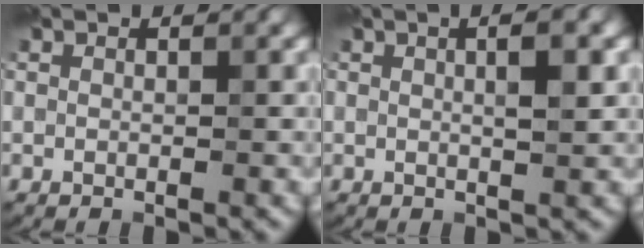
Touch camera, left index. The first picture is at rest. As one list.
[{"total": 3.0, "force": [0.8, 0.7, 2.8], "torque": [-0.038, 0.009, 0.009]}]